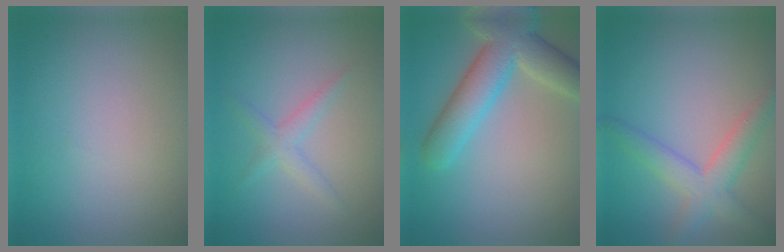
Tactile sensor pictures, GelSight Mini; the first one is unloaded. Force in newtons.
{"total": 1.8, "press": 1.8, "slide": 0.2}
{"total": 7.2, "press": 7.2, "slide": 0.5}
{"total": 3.8, "press": 3.8, "slide": 0.2}